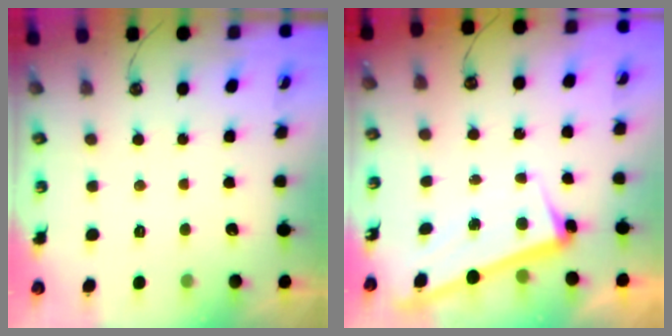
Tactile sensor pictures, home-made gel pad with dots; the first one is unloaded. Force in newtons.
{"total": 2.4, "press": 2.2, "slide": 0.9}